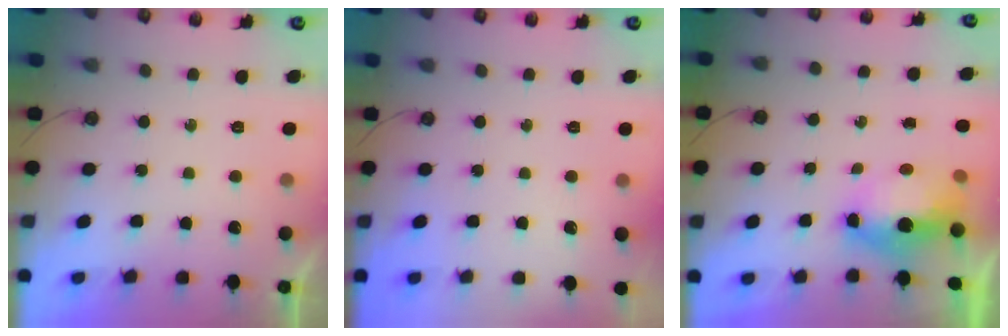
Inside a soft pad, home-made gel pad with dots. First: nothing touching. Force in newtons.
{"total": 0.0}
{"total": 7.3, "press": 7.2, "slide": 1.2}